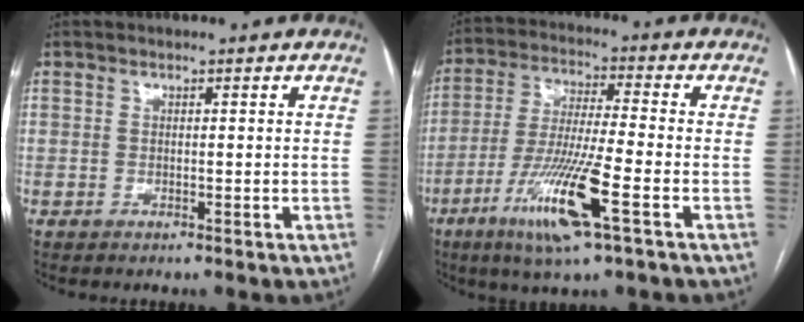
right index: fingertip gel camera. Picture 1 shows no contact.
{"total": 12.9, "force": [-5.7, 0.4, 11.6], "torque": [-0.236, -0.022, -0.104]}